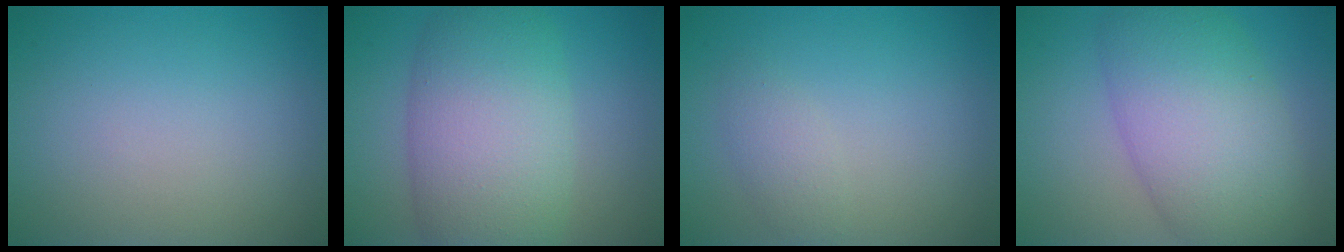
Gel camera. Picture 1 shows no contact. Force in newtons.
{"total": 9.7, "press": 9.7, "slide": 0.7}
{"total": 1.6, "press": 1.6, "slide": 0.1}
{"total": 9.1, "press": 9.1, "slide": 0.4}